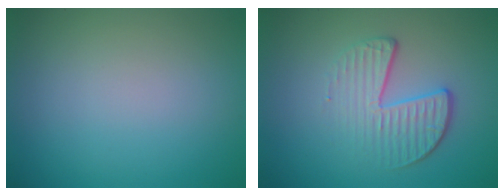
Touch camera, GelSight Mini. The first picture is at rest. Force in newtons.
{"total": 4.2, "press": 2.9, "slide": 3.0}